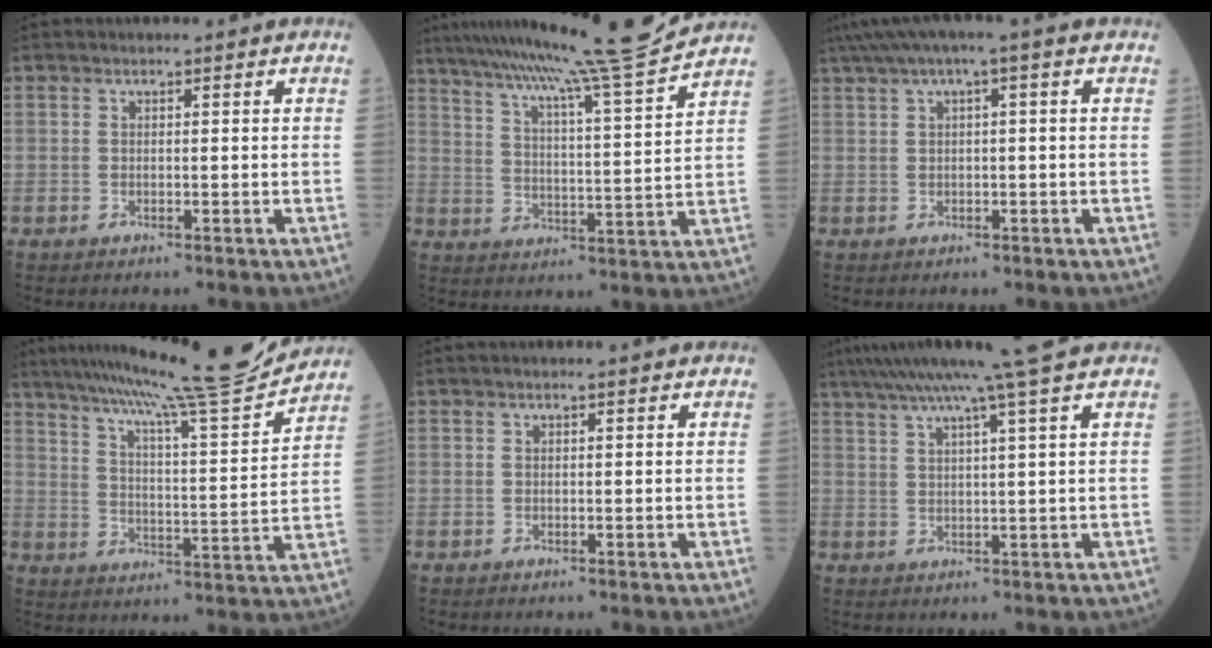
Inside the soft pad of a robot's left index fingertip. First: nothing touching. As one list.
[{"total": 16.9, "force": [15.2, -2.8, 7.0], "torque": [-0.122, -0.037, 0.222]}, {"total": 4.9, "force": [2.5, -0.1, 4.2], "torque": [-0.080, 0.035, 0.045]}, {"total": 17.9, "force": [16.1, -1.7, 7.5], "torque": [-0.126, -0.031, 0.236]}, {"total": 1.0, "force": [0.8, -0.1, 0.6], "torque": [-0.009, 0.008, 0.015]}, {"total": 10.7, "force": [8.2, -2.3, 6.4], "torque": [-0.107, 0.014, 0.118]}]